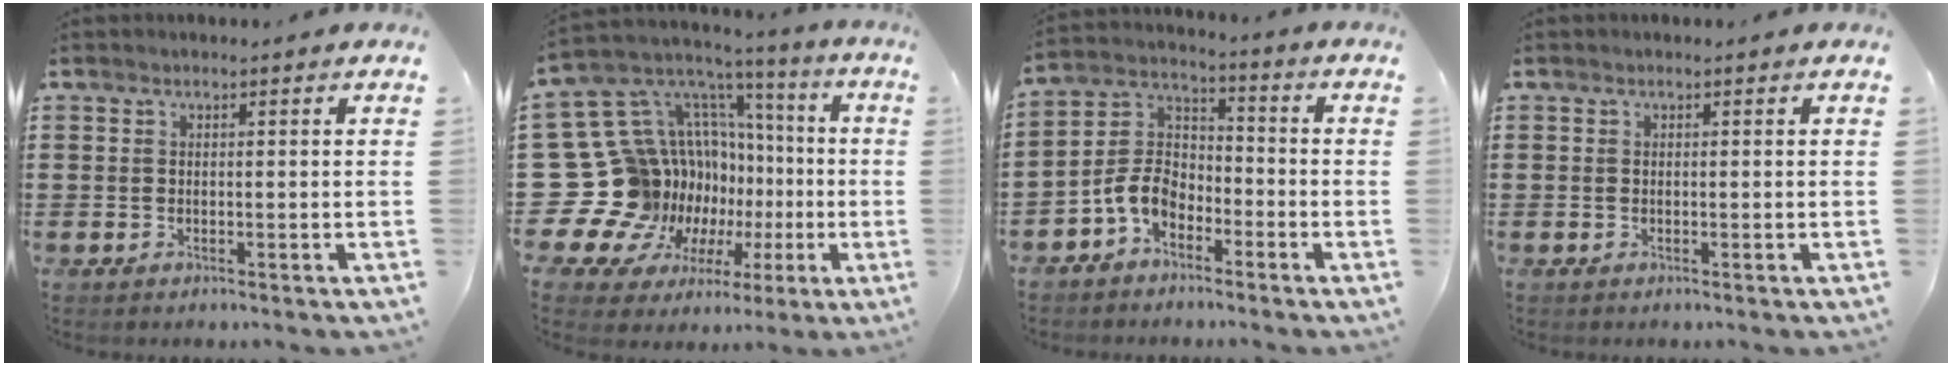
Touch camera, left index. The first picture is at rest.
{"total": 20.2, "force": [-0.9, 18.0, 9.2], "torque": [-0.234, -0.059, 0.055]}
{"total": 6.9, "force": [-4.1, 4.2, 3.6], "torque": [-0.105, 0.001, -0.089]}
{"total": 0.0}